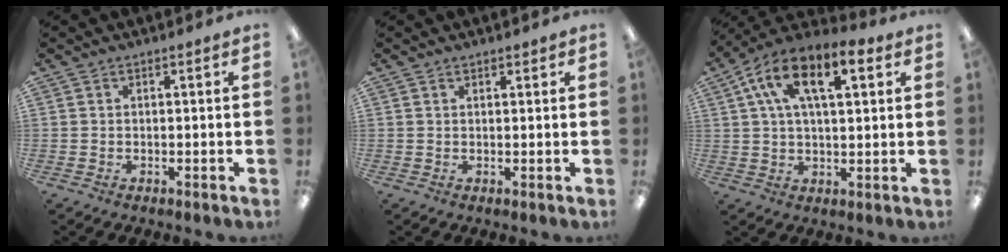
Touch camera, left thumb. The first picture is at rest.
{"total": 0.9, "force": [0.9, 0.3, 0.2], "torque": [0.004, -0.004, 0.015]}
{"total": 13.3, "force": [5.9, 6.2, 10.1], "torque": [-0.187, -0.002, 0.102]}